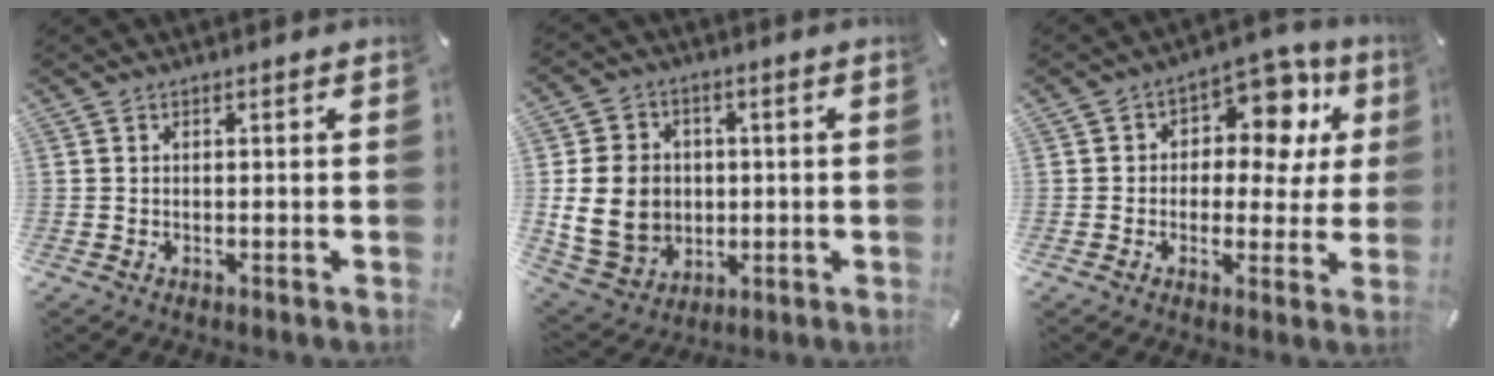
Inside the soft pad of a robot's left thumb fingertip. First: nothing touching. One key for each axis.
{"total": 14.1, "fx": -0.4, "fy": 12.1, "fz": 7.1, "tx": -0.154, "ty": 0.004, "tz": -0.003}
{"total": 11.5, "fx": 4.6, "fy": 7.7, "fz": 7.3, "tx": -0.094, "ty": -0.030, "tz": 0.078}